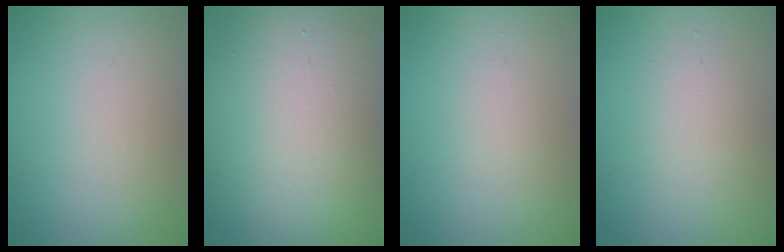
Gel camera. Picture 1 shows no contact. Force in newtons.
{"total": 11.1, "press": 11.1, "slide": 0.7}
{"total": 0.6, "press": 0.6, "slide": 0.1}
{"total": 1.8, "press": 1.8, "slide": 0.1}